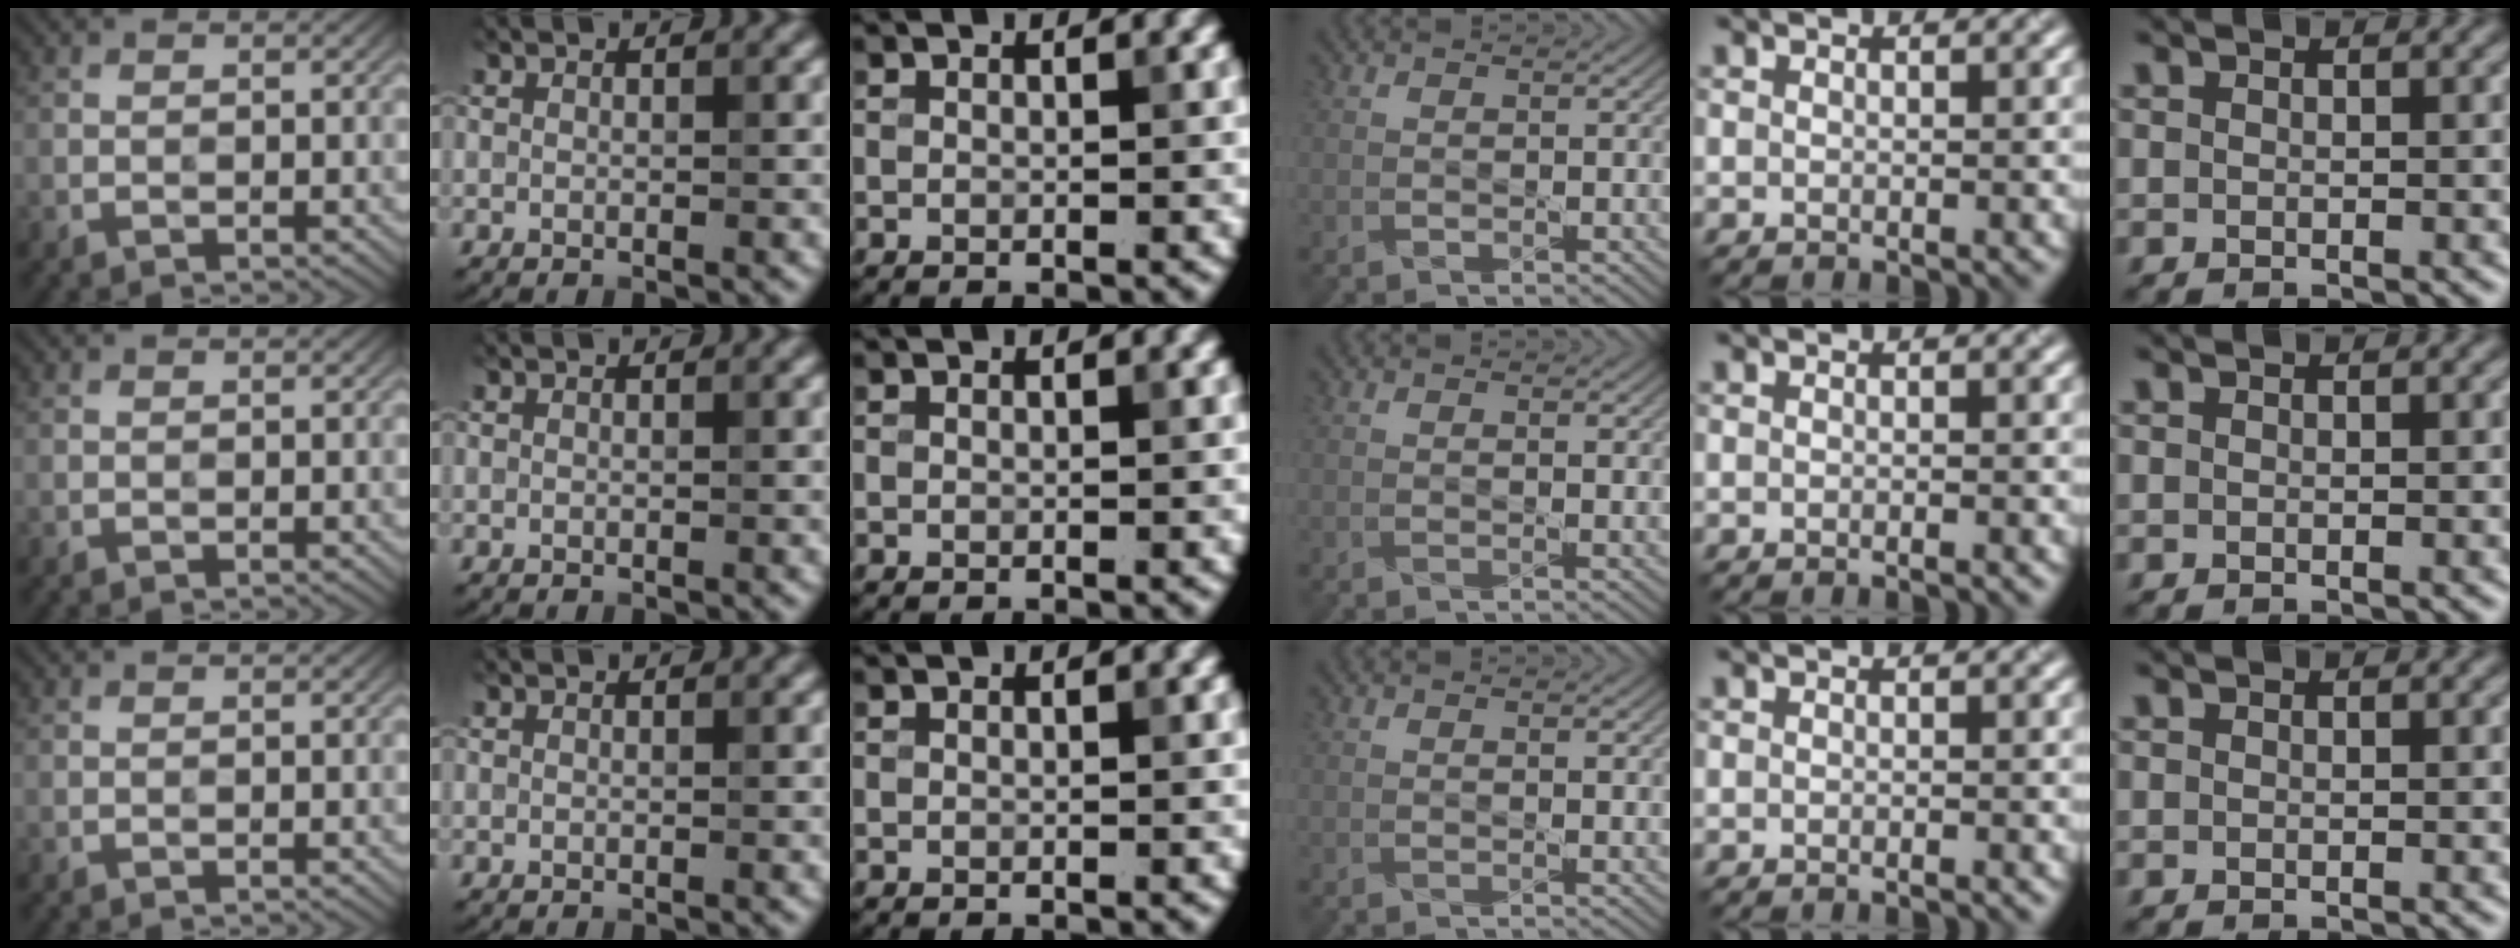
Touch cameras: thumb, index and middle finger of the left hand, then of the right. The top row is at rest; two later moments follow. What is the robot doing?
{"motion": "dispense", "object": "syringe"}